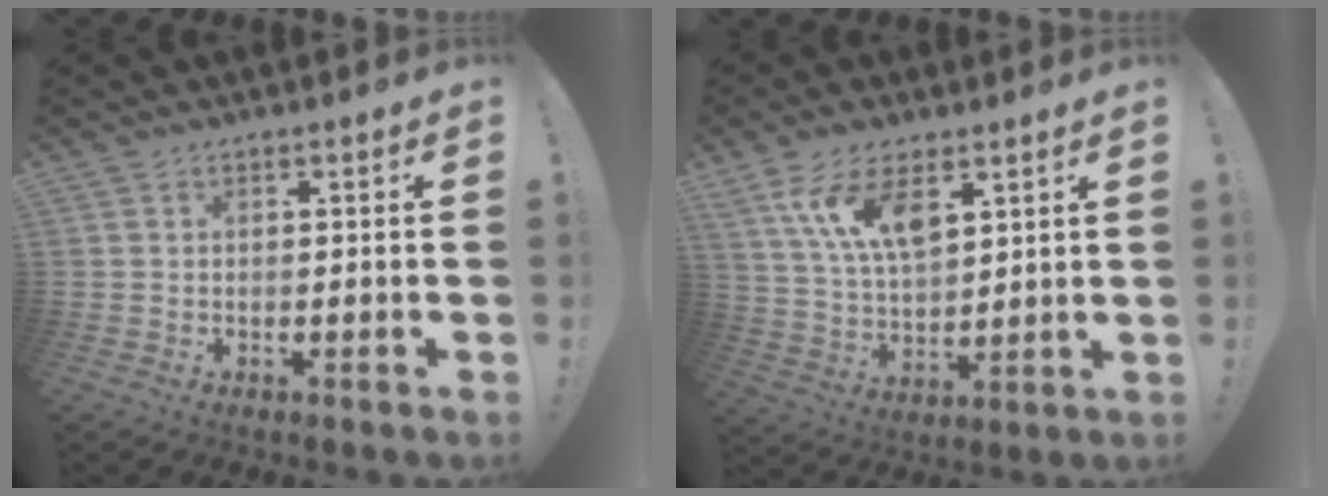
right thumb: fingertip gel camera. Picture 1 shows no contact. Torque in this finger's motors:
{"motor_torque": [-0.01, 0.56, 0.82, 0.97, 0.11]}